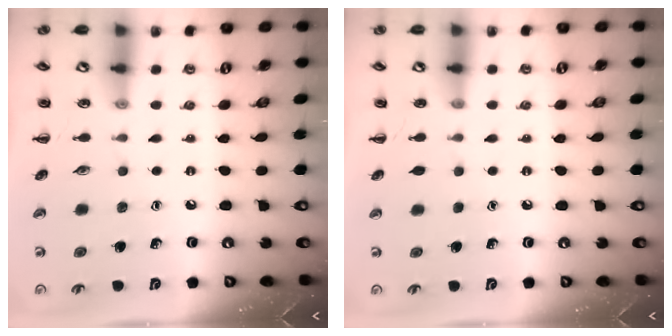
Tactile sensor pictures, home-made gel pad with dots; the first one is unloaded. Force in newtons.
{"total": 0.0}